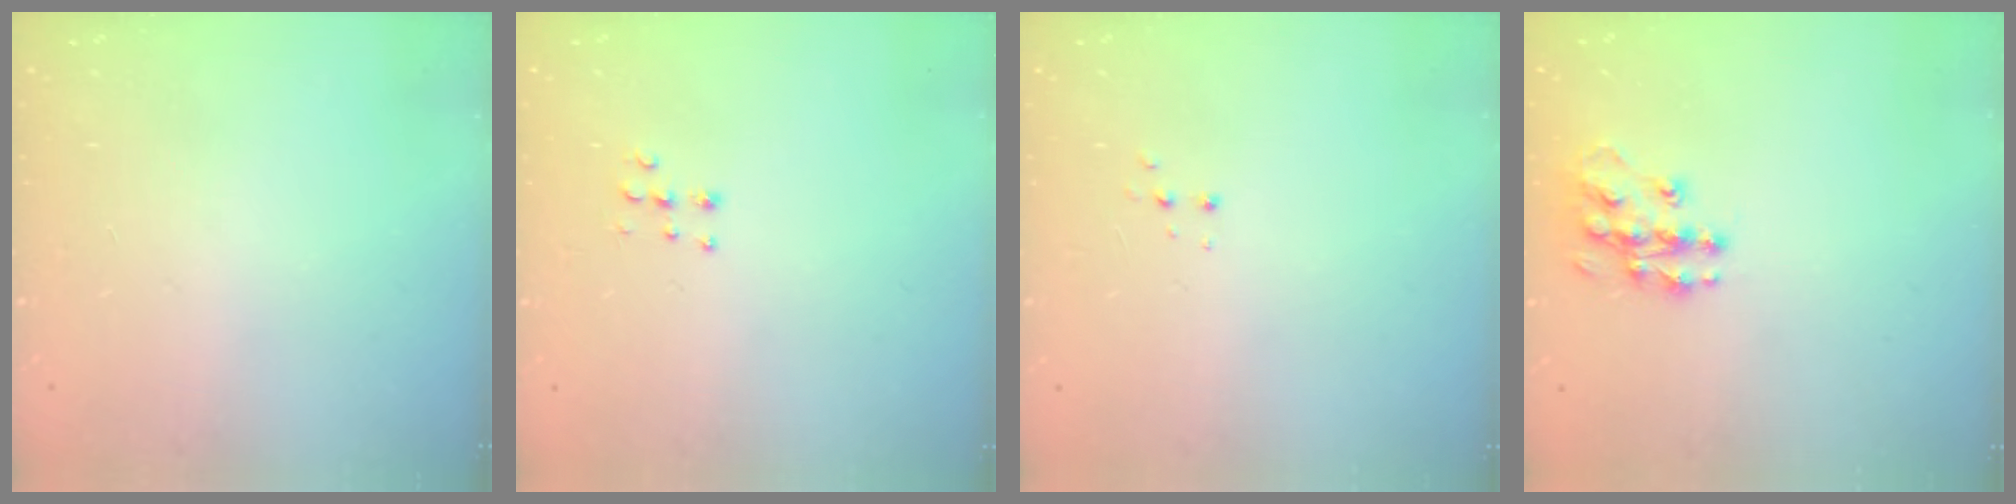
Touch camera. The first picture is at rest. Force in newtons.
{"total": 5.2, "press": 5.2, "slide": 0.2}
{"total": 2.7, "press": 2.7, "slide": 0.5}
{"total": 10.4, "press": 10.4, "slide": 0.4}